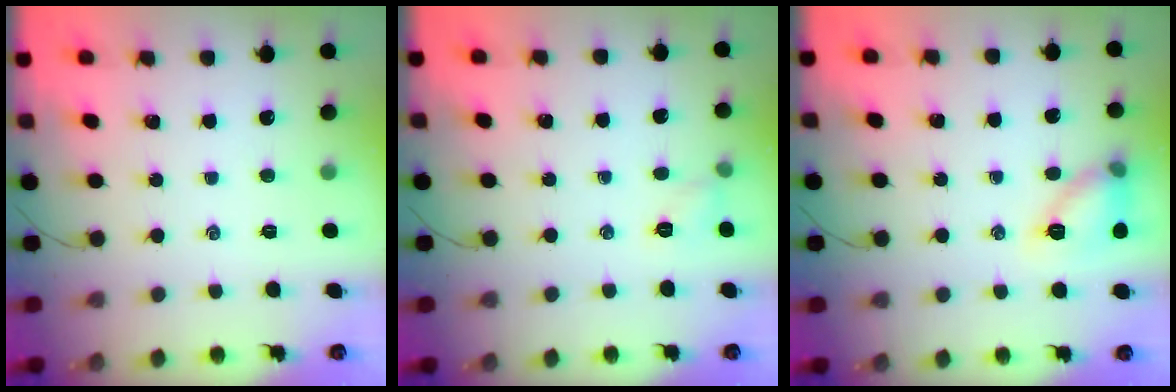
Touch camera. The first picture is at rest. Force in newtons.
{"total": 4.7, "press": 4.5, "slide": 1.1}
{"total": 11.3, "press": 11.3, "slide": 0.4}